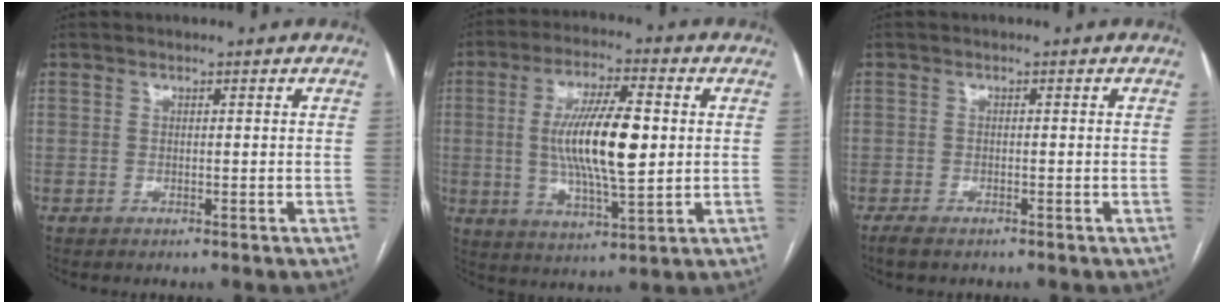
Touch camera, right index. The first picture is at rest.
{"total": 13.5, "force": [1.0, 2.7, 13.2], "torque": [-0.243, 0.004, 0.017]}
{"total": 2.2, "force": [-1.7, 0.6, 1.4], "torque": [-0.024, -0.005, -0.025]}